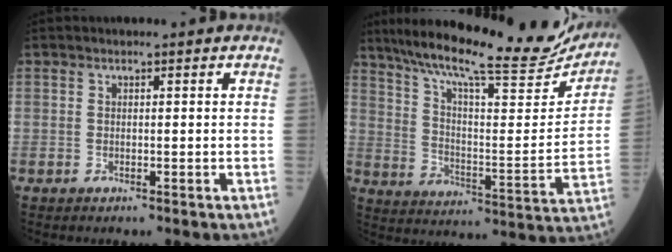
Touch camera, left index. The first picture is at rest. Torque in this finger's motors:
{"motor_torque": [1.07, -1.07, 0.50, 0.13]}